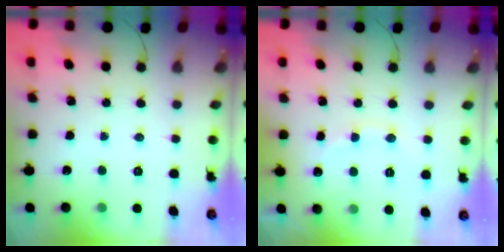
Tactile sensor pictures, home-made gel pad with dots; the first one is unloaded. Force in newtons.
{"total": 7.8, "press": 7.6, "slide": 1.6}